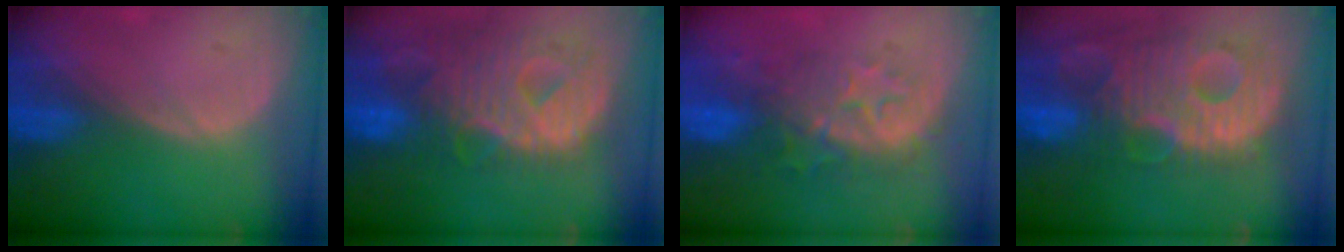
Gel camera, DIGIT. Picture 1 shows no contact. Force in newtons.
{"total": 12.8, "press": 10.9, "slide": 6.8}
{"total": 8.4, "press": 8.3, "slide": 1.3}
{"total": 13.9, "press": 12.0, "slide": 7.0}